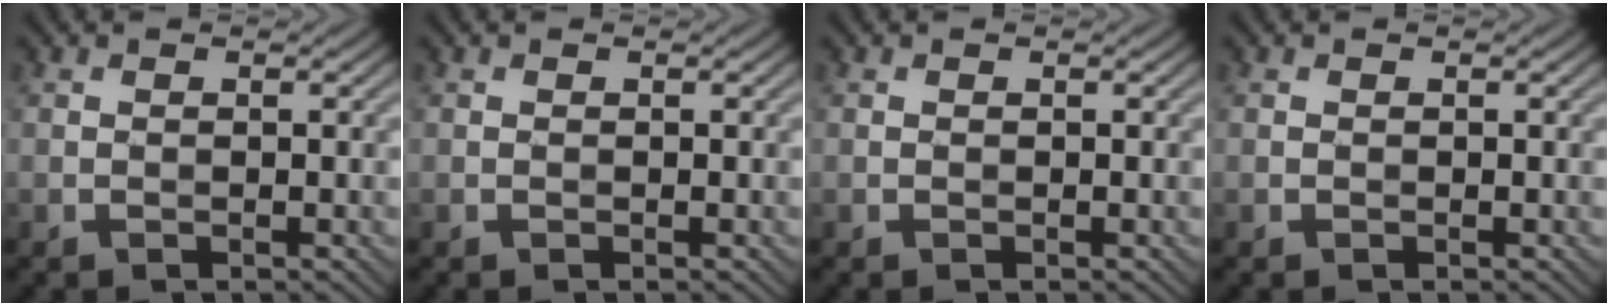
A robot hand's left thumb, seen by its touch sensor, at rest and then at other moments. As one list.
[{"total": 0.0}, {"total": 0.0}, {"total": 0.0}]